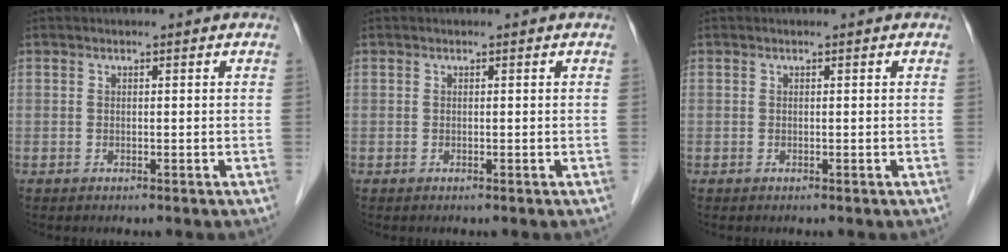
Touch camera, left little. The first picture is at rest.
{"total": 0.0}
{"total": 0.0}